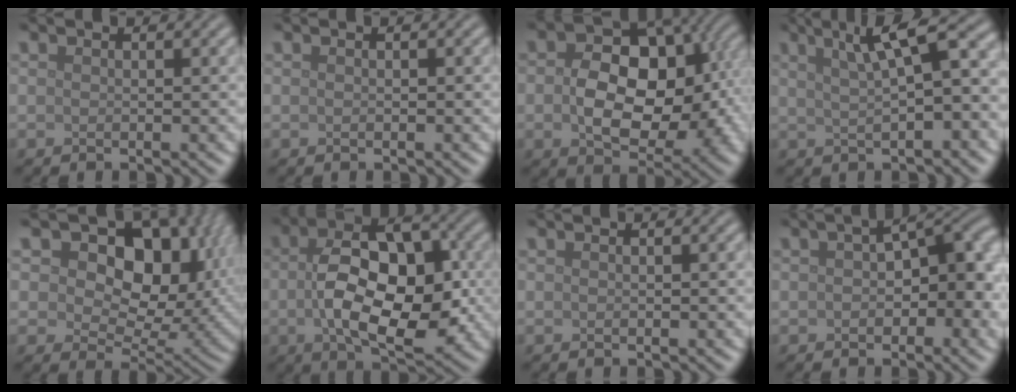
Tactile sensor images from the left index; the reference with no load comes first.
{"total": 0.0}
{"total": 11.0, "force": [-0.1, 7.2, 8.3], "torque": [-0.132, -0.003, 0.005]}
{"total": 8.2, "force": [2.9, 2.5, 7.3], "torque": [-0.100, 0.025, 0.045]}
{"total": 14.5, "force": [5.0, 8.9, 10.3], "torque": [-0.121, 0.011, 0.072]}
{"total": 10.9, "force": [-0.6, 6.1, 9.0], "torque": [-0.146, -0.005, -0.005]}
{"total": 0.0}
{"total": 8.1, "force": [0.5, 4.2, 6.9], "torque": [-0.079, 0.016, -0.001]}